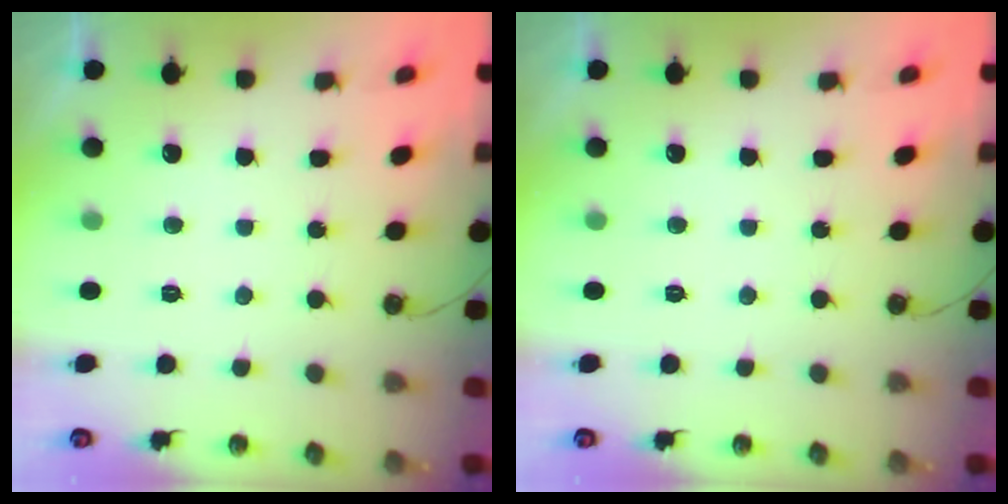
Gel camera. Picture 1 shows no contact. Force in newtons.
{"total": 0.0}